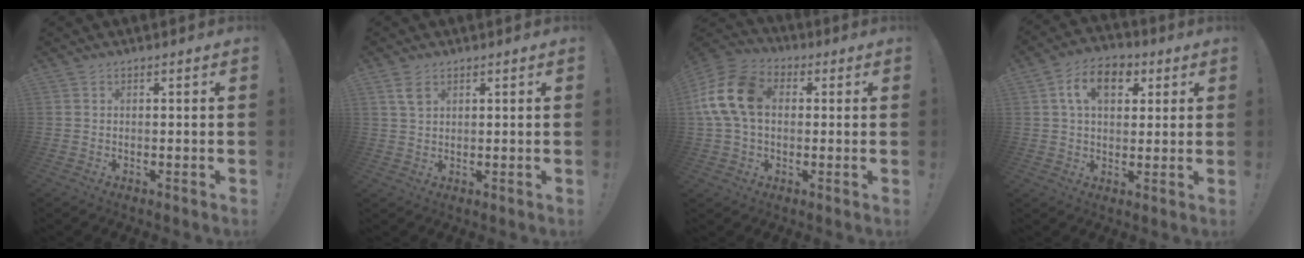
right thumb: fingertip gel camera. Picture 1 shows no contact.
{"total": 3.7, "force": [1.9, 2.1, 2.3], "torque": [-0.038, -0.004, 0.036]}
{"total": 15.8, "force": [2.1, 11.2, 10.9], "torque": [-0.209, 0.018, 0.045]}
{"total": 11.5, "force": [3.8, 7.7, 7.7], "torque": [-0.118, 0.009, 0.069]}